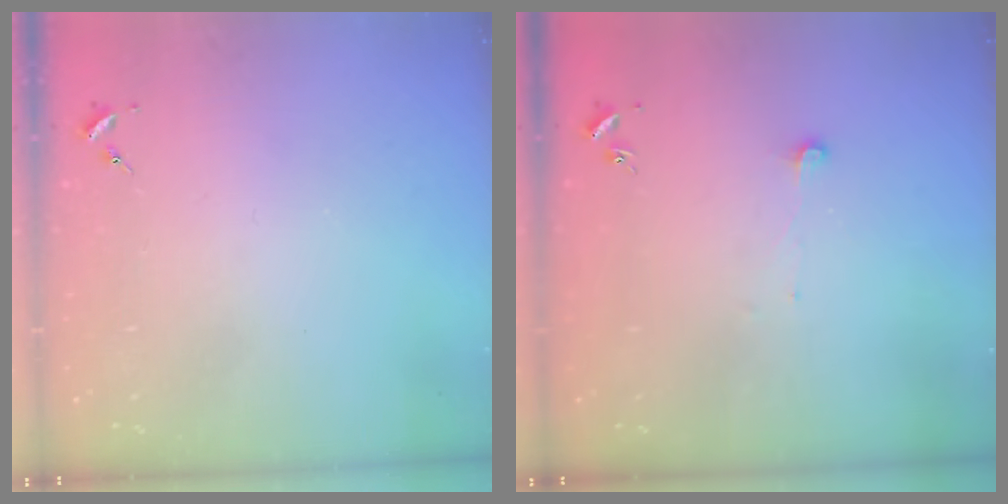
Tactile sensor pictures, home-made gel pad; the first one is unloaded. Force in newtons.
{"total": 3.5, "press": 3.5, "slide": 0.3}